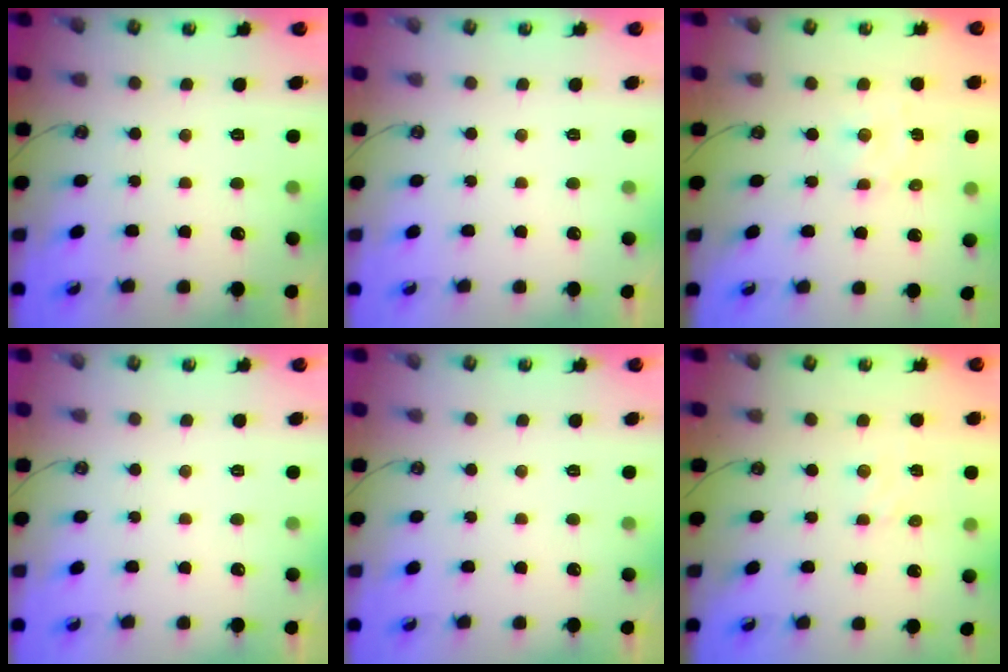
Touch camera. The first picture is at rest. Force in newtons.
{"total": 0.0}
{"total": 2.1, "press": 2.1, "slide": 0.5}
{"total": 0.0}
{"total": 0.0}
{"total": 1.5, "press": 1.4, "slide": 0.3}